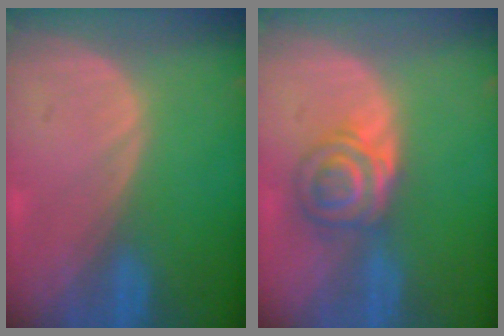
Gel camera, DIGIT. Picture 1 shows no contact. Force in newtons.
{"total": 6.0, "press": 5.5, "slide": 2.3}